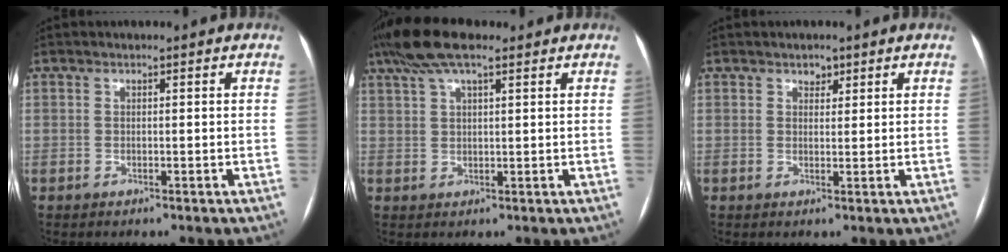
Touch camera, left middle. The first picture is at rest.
{"total": 8.6, "force": [6.0, 2.1, 5.7], "torque": [-0.115, 0.037, 0.107]}
{"total": 1.6, "force": [1.1, 1.0, 0.6], "torque": [-0.008, 0.000, 0.016]}